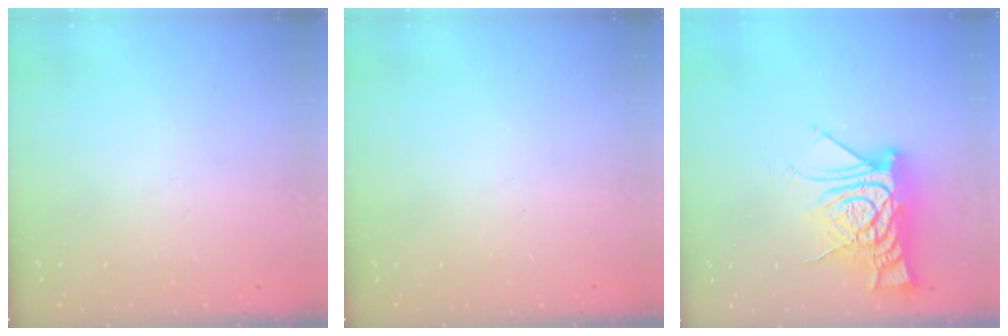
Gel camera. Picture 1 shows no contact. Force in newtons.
{"total": 0.0}
{"total": 15.1, "press": 15.0, "slide": 1.4}